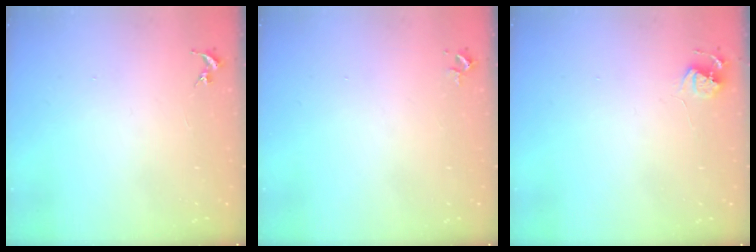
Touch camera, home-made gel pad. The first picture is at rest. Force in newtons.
{"total": 2.2, "press": 2.2, "slide": 0.3}
{"total": 5.1, "press": 5.1, "slide": 0.6}